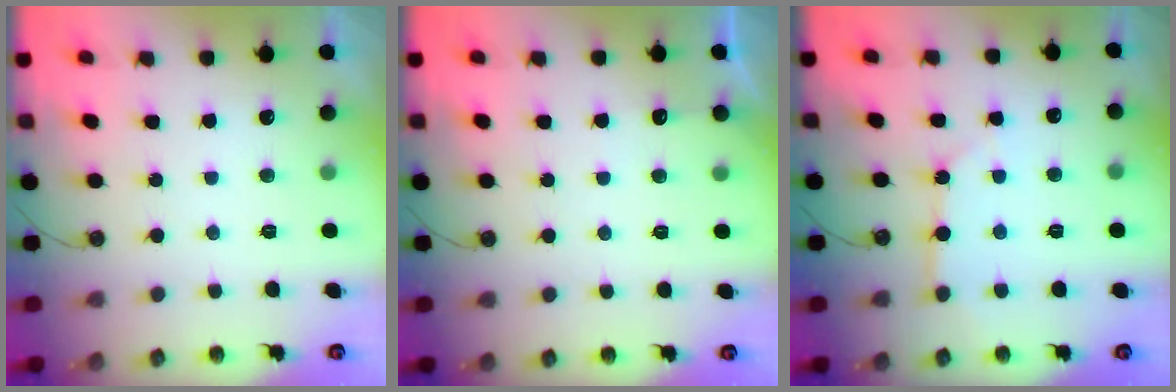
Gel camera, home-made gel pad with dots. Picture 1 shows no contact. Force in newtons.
{"total": 2.8, "press": 2.8, "slide": 0.4}
{"total": 3.9, "press": 3.9, "slide": 0.3}